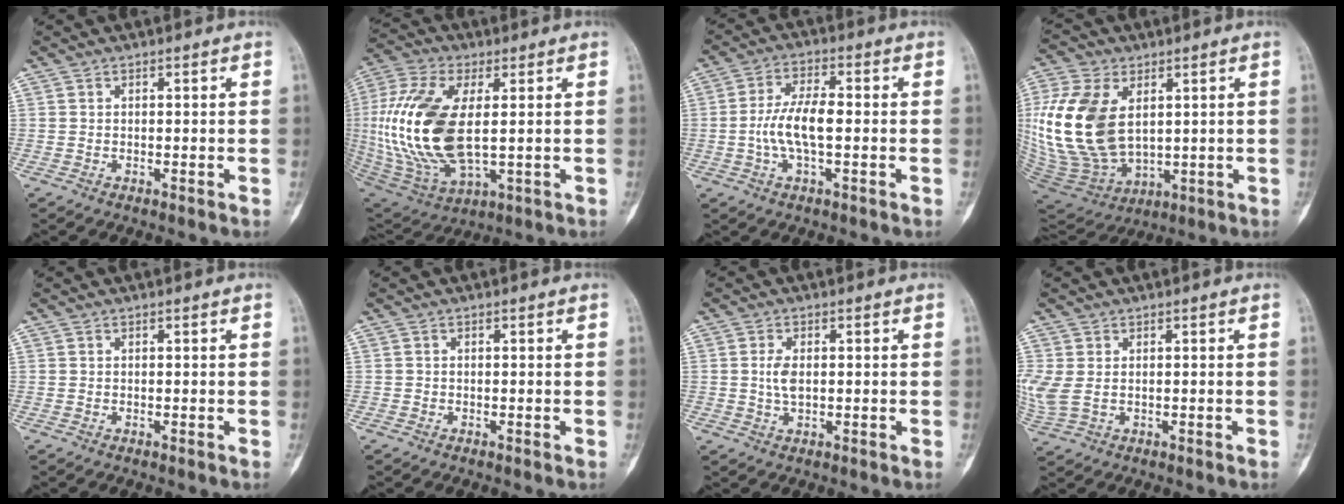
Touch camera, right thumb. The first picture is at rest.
{"total": 21.8, "force": [1.1, 10.7, 19.0], "torque": [-0.414, -0.010, 0.031]}
{"total": 8.2, "force": [-0.9, 3.1, 7.5], "torque": [-0.157, 0.017, -0.021]}
{"total": 20.0, "force": [3.4, 12.6, 15.2], "torque": [-0.316, -0.021, 0.081]}
{"total": 0.0}
{"total": 0.0}
{"total": 3.3, "force": [0.3, 1.8, 2.8], "torque": [-0.054, 0.000, 0.008]}
{"total": 5.1, "force": [0.1, 2.9, 4.2], "torque": [-0.123, 0.009, 0.014]}